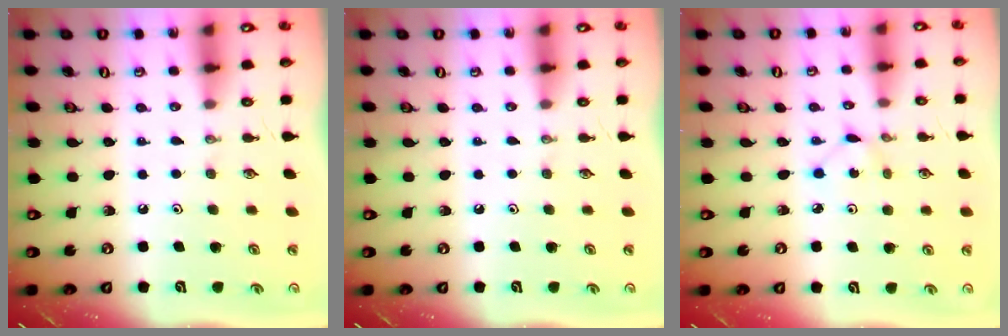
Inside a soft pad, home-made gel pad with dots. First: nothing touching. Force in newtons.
{"total": 0.0}
{"total": 1.2, "press": 1.2, "slide": 0.1}